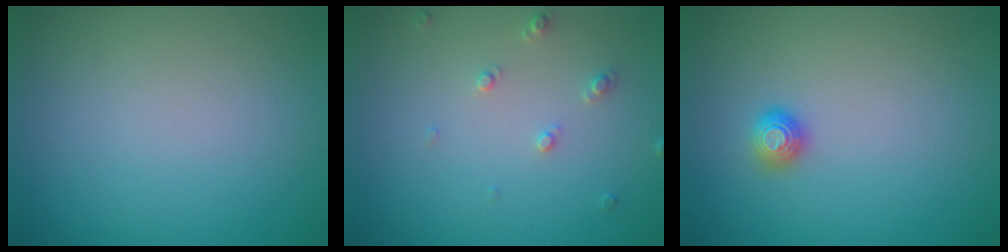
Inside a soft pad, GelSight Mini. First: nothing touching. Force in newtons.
{"total": 1.3, "press": 1.2, "slide": 0.3}
{"total": 1.2, "press": 1.1, "slide": 0.4}